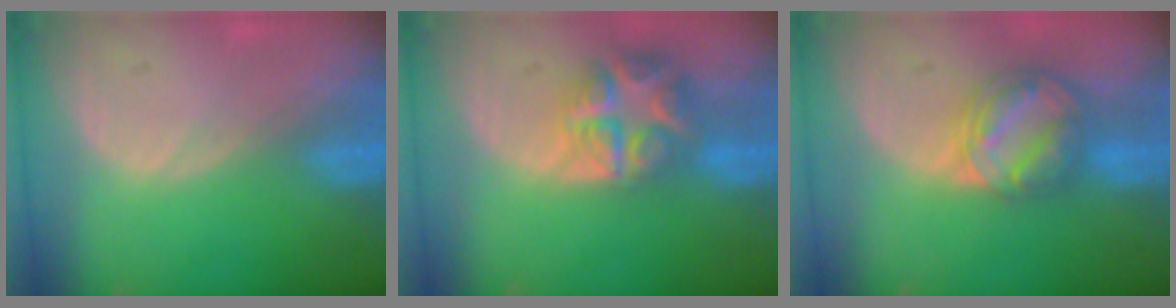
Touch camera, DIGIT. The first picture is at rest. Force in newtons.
{"total": 8.0, "press": 7.0, "slide": 3.9}
{"total": 8.1, "press": 7.0, "slide": 4.2}